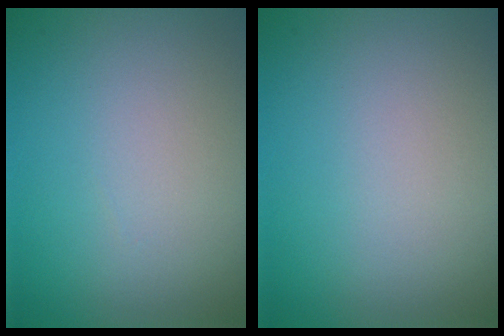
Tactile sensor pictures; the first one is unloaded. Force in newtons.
{"total": 0.0}